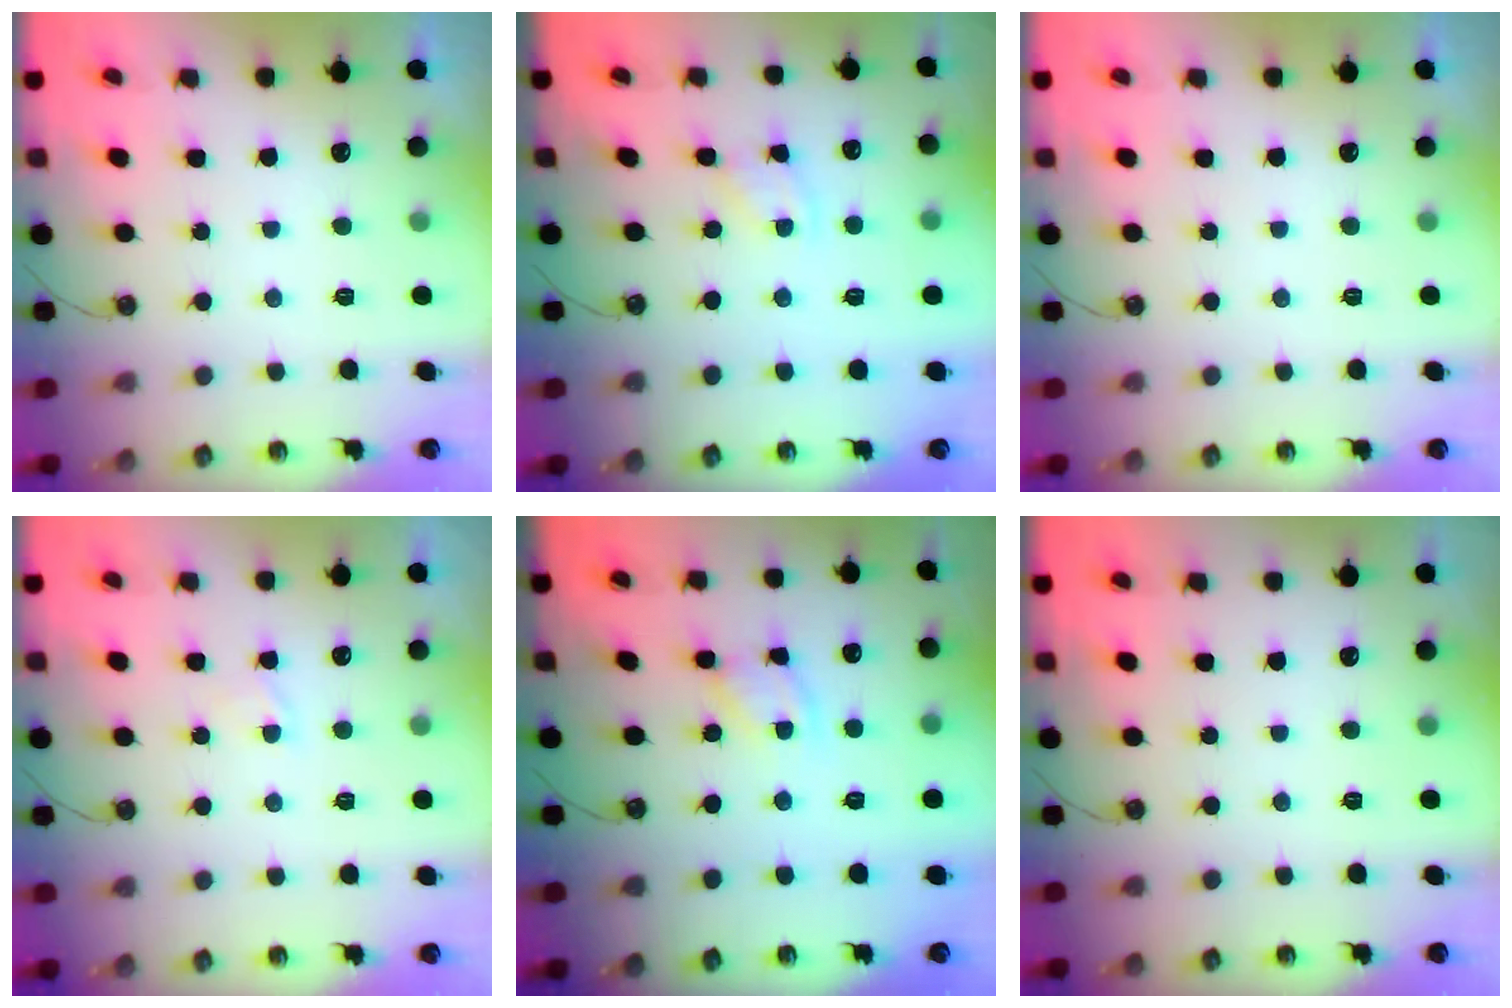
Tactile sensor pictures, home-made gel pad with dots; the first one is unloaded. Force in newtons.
{"total": 2.8, "press": 2.8, "slide": 0.4}
{"total": 0.0}
{"total": 1.5, "press": 1.5, "slide": 0.3}
{"total": 5.2, "press": 5.2, "slide": 0.5}
{"total": 0.0}